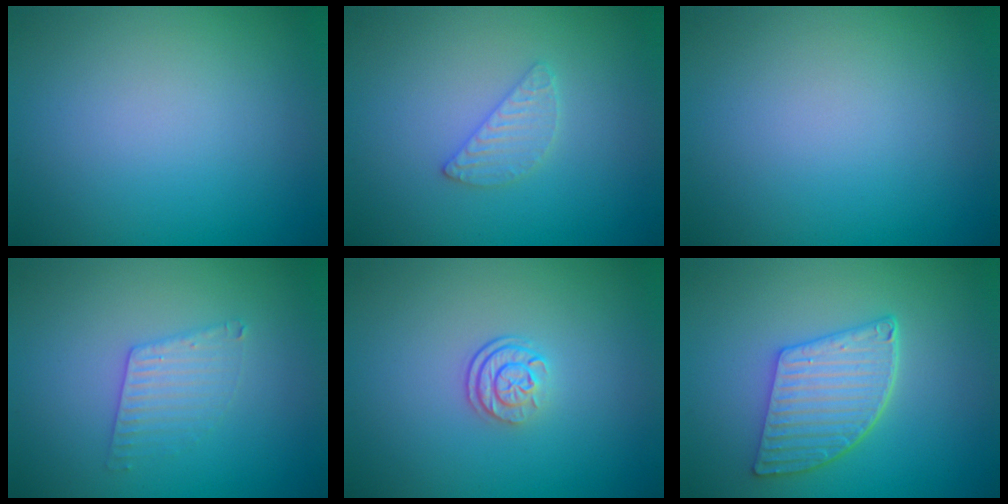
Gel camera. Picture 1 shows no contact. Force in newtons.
{"total": 1.9, "press": 1.8, "slide": 0.2}
{"total": 0.0}
{"total": 2.1, "press": 2.1, "slide": 0.3}
{"total": 2.3, "press": 1.7, "slide": 1.7}
{"total": 5.2, "press": 4.2, "slide": 3.0}